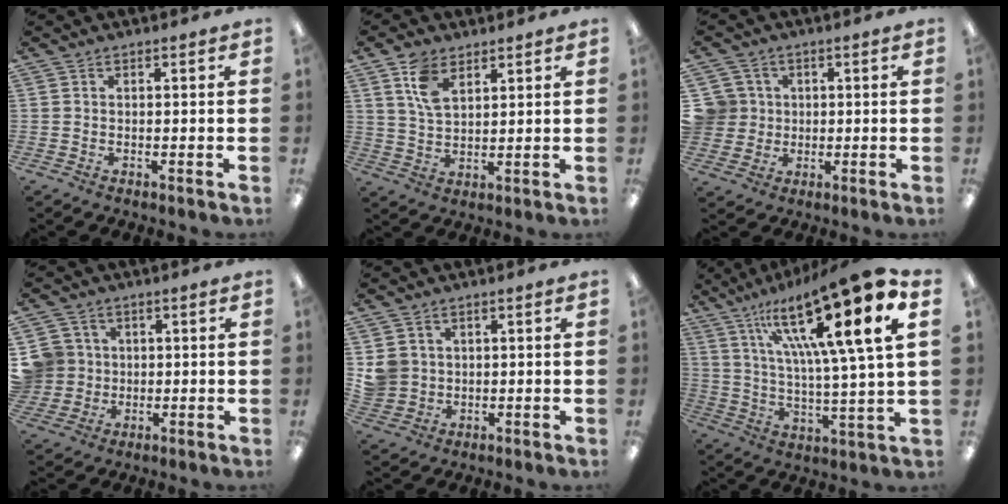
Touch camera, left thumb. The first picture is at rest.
{"total": 8.0, "force": [4.6, 4.3, 5.0], "torque": [-0.101, -0.005, 0.086]}
{"total": 7.1, "force": [1.2, 7.0, 0.6], "torque": [-0.028, 0.007, 0.029]}
{"total": 7.4, "force": [1.2, 7.3, 0.7], "torque": [-0.031, 0.008, 0.030]}
{"total": 4.6, "force": [1.3, 4.4, 0.7], "torque": [-0.018, 0.008, 0.027]}
{"total": 21.3, "force": [12.6, 3.0, 16.9], "torque": [-0.293, -0.080, 0.192]}